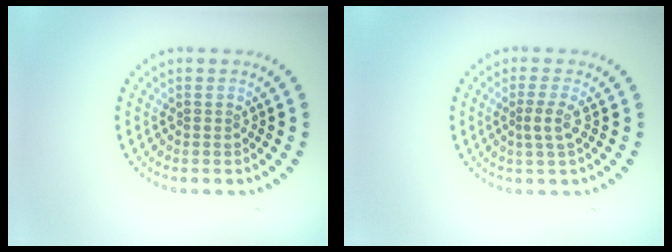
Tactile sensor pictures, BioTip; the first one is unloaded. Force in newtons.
{"total": 1.8, "press": 1.3, "slide": 1.1}